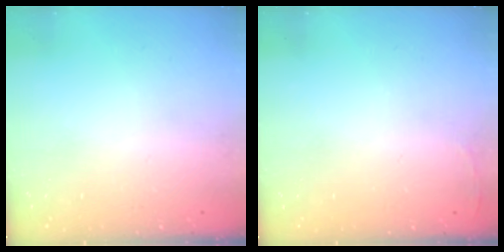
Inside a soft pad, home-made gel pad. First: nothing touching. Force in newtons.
{"total": 2.5, "press": 2.4, "slide": 0.9}